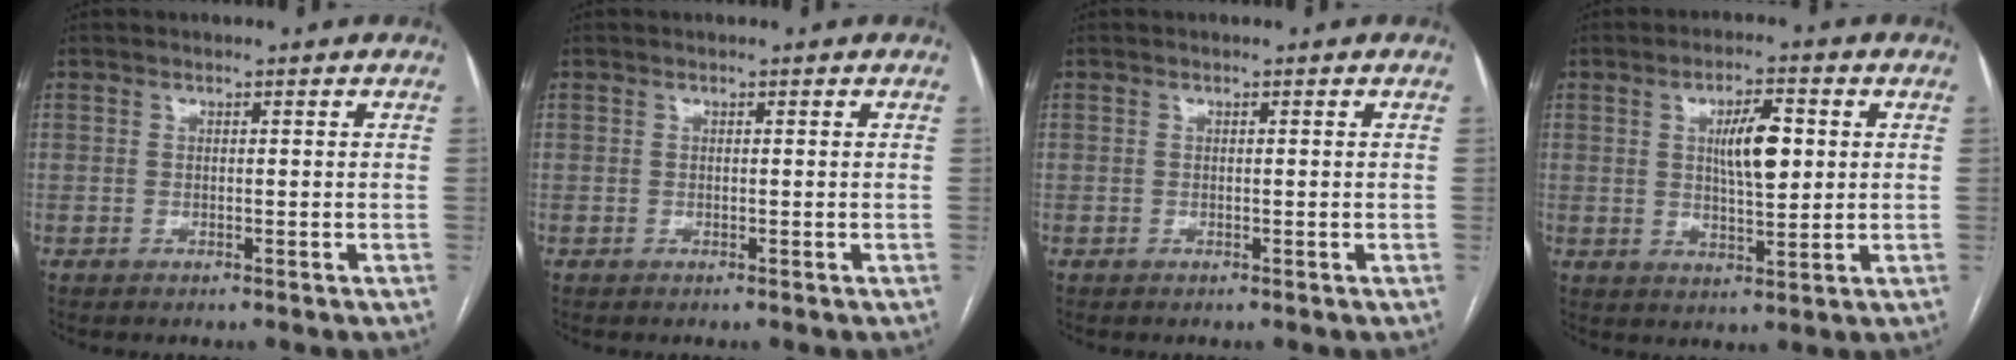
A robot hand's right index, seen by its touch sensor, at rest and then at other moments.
{"total": 0.0}
{"total": 0.0}
{"total": 7.2, "force": [1.5, 2.0, 6.7], "torque": [-0.115, 0.006, 0.029]}